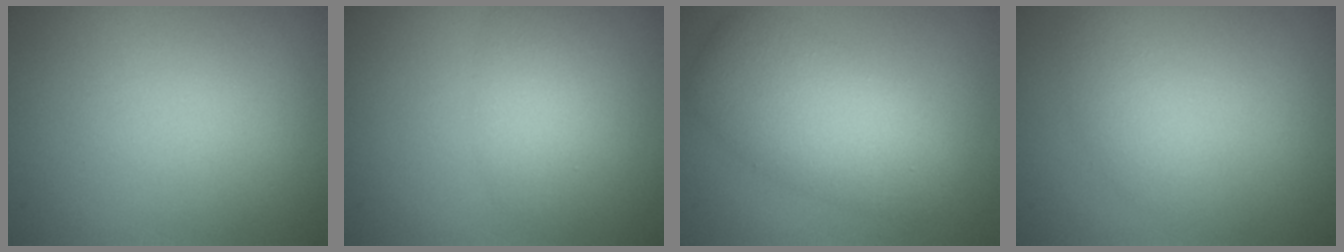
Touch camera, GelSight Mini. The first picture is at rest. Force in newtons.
{"total": 2.4, "press": 2.4, "slide": 0.0}
{"total": 6.2, "press": 6.2, "slide": 0.2}
{"total": 1.7, "press": 1.7, "slide": 0.0}